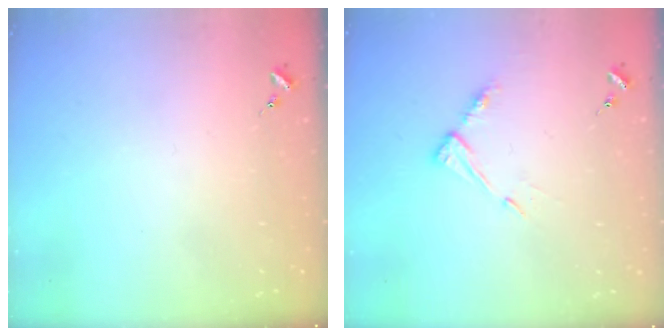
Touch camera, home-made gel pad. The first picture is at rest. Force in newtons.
{"total": 6.8, "press": 6.8, "slide": 0.5}